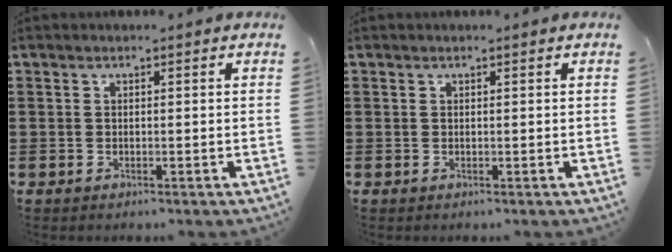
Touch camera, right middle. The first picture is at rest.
{"total": 0.0}